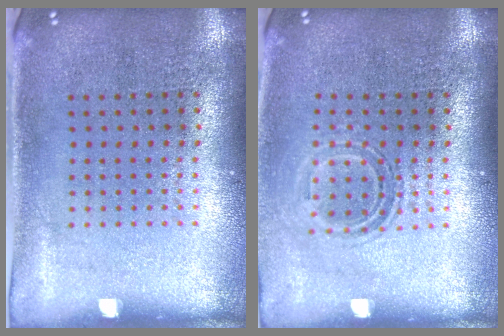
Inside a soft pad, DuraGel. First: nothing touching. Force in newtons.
{"total": 1.5, "press": 1.2, "slide": 1.0}